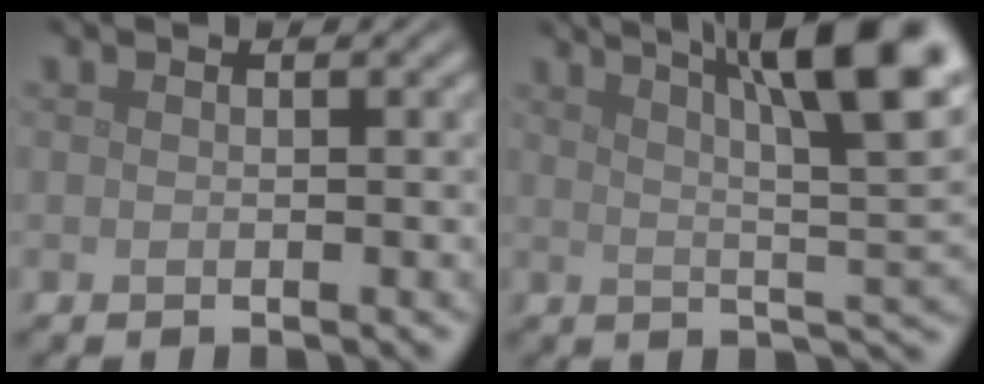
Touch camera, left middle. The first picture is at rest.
{"total": 13.1, "force": [6.3, 3.4, 10.9], "torque": [-0.125, 0.021, 0.089]}